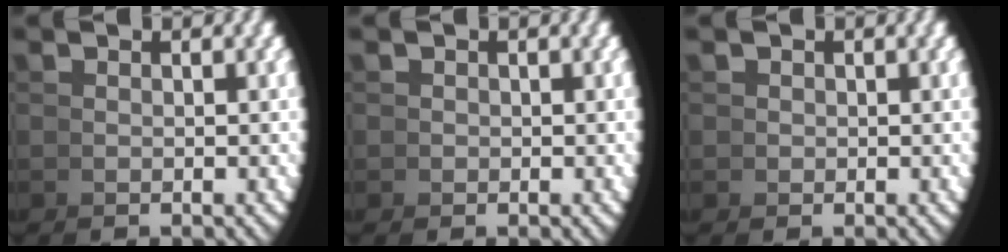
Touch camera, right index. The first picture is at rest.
{"total": 1.3, "force": [0.3, 1.3, 0.2], "torque": [-0.002, -0.005, 0.008]}
{"total": 2.1, "force": [0.6, 1.9, 0.4], "torque": [-0.009, -0.007, 0.013]}